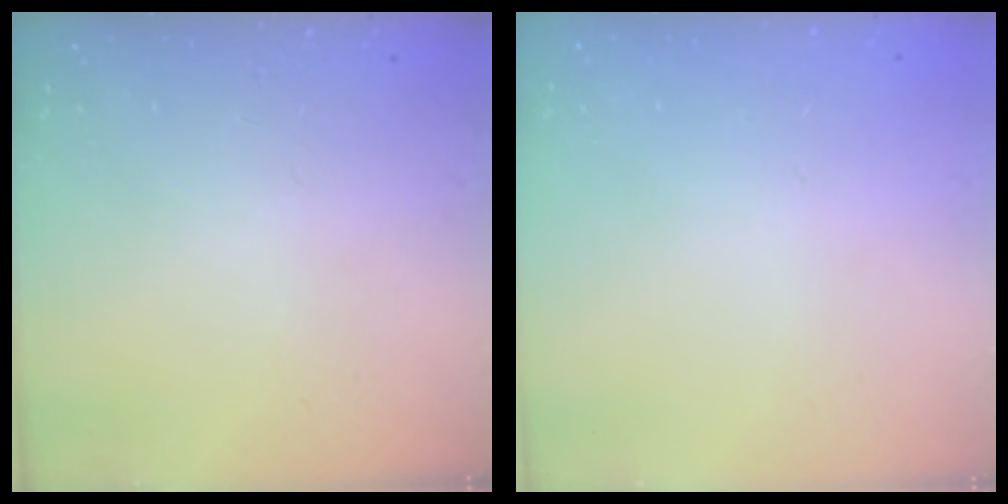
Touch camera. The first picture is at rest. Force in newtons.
{"total": 0.0}